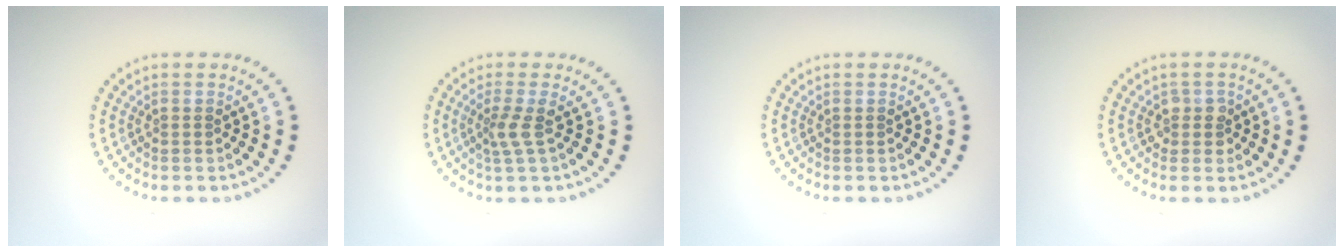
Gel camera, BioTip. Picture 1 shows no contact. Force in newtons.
{"total": 2.0, "press": 1.4, "slide": 1.4}
{"total": 0.0}
{"total": 1.8, "press": 1.6, "slide": 0.7}